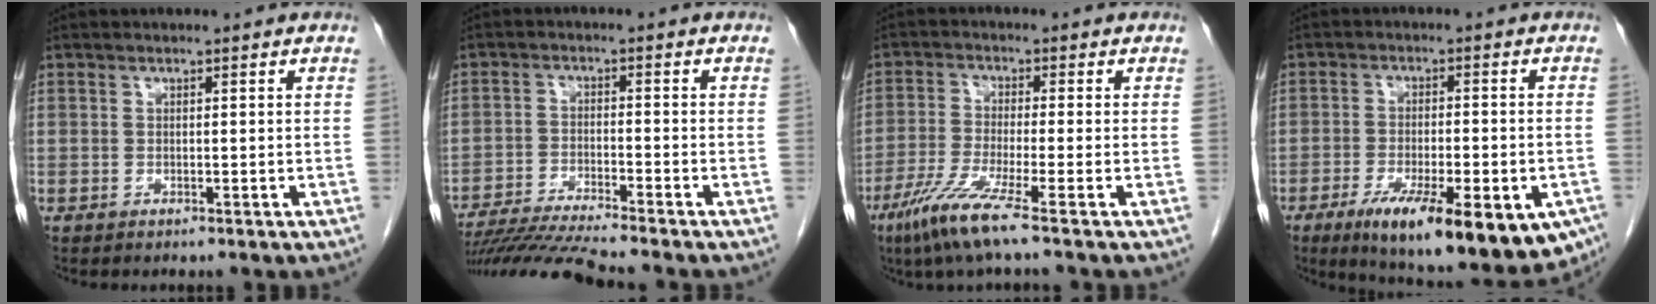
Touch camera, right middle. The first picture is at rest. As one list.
[{"total": 10.3, "force": [-9.4, -1.9, 3.9], "torque": [-0.059, -0.023, -0.165]}, {"total": 7.4, "force": [-4.6, -0.8, 5.6], "torque": [-0.115, -0.025, -0.096]}, {"total": 18.5, "force": [-12.0, 4.9, 13.2], "torque": [-0.143, -0.017, -0.167]}]